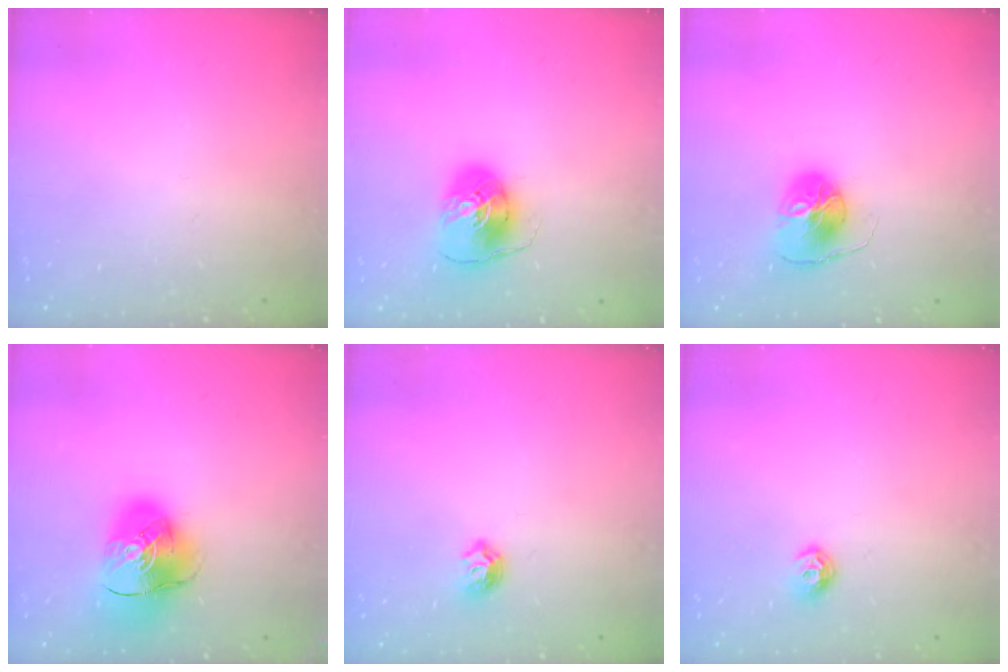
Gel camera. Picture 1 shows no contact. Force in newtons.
{"total": 8.1, "press": 8.0, "slide": 1.2}
{"total": 10.1, "press": 10.1, "slide": 0.2}
{"total": 12.8, "press": 12.7, "slide": 2.0}
{"total": 6.0, "press": 5.9, "slide": 0.8}
{"total": 7.5, "press": 7.4, "slide": 0.7}